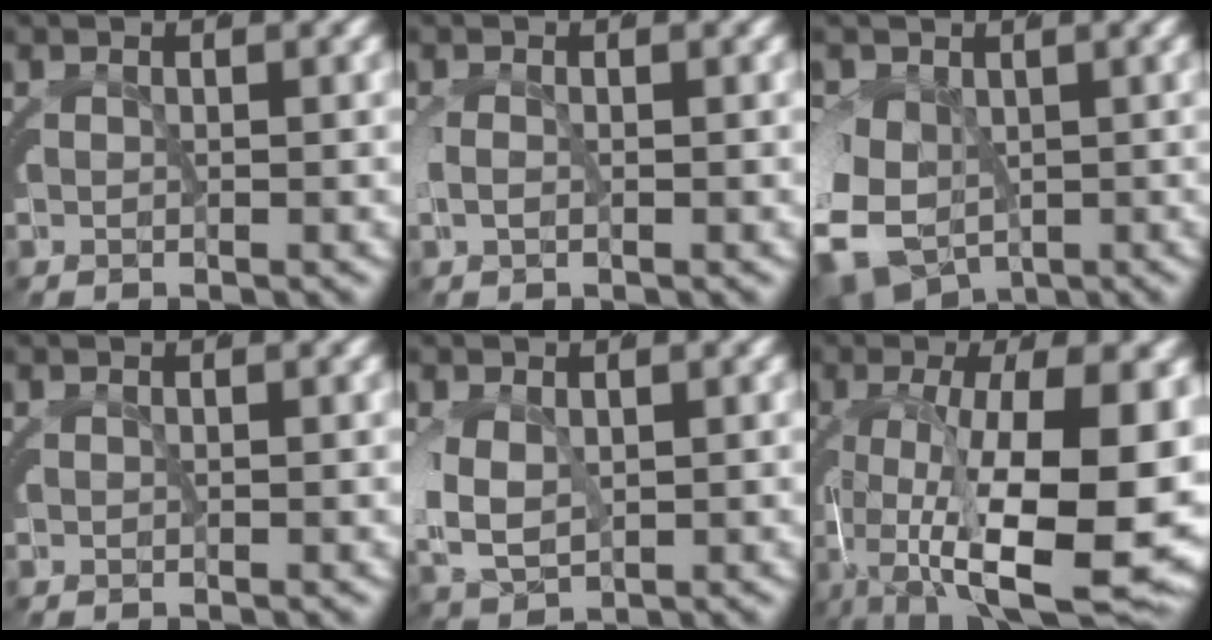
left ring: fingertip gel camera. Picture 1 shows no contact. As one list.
[{"total": 0.5, "force": [-0.5, 0.1, 0.1], "torque": [-0.008, 0.001, -0.009]}, {"total": 9.6, "force": [-3.3, 8.1, 3.9], "torque": [-0.104, -0.052, -0.038]}, {"total": 0.0}, {"total": 3.3, "force": [-0.7, 2.8, 1.6], "torque": [-0.056, -0.016, -0.003]}, {"total": 13.0, "force": [-2.2, 4.4, 12.1], "torque": [-0.183, -0.028, -0.007]}]